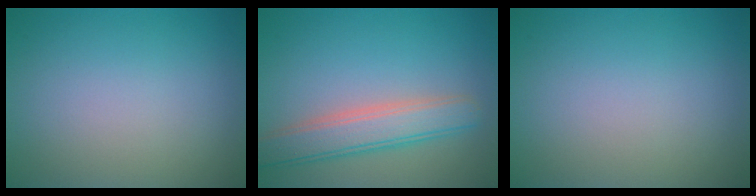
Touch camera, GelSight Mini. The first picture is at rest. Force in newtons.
{"total": 4.7, "press": 4.7, "slide": 0.4}
{"total": 0.0}